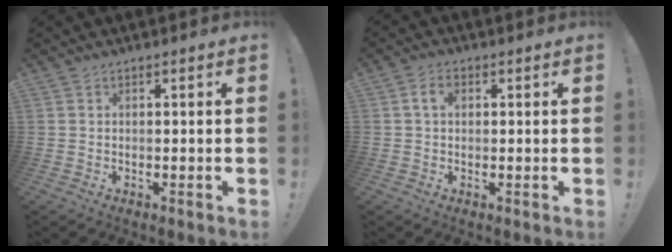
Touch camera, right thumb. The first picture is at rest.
{"total": 3.4, "force": [0.9, 2.1, 2.5], "torque": [-0.051, 0.009, 0.016]}